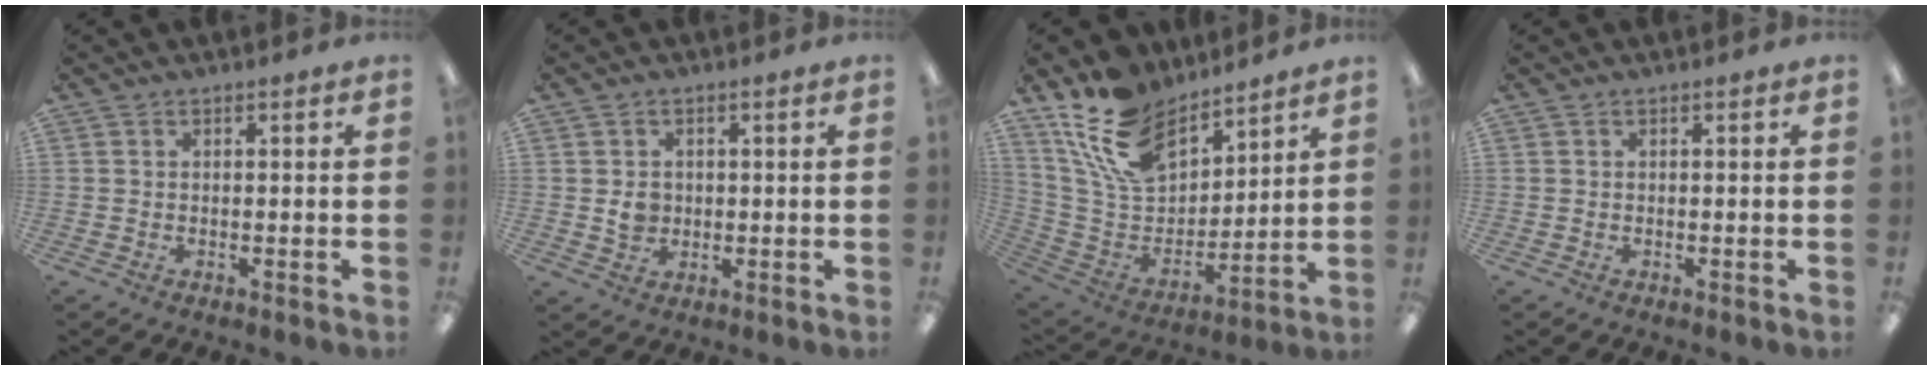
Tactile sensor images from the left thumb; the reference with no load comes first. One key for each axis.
{"total": 3.5, "fx": 0.5, "fy": 3.0, "fz": 1.7, "tx": -0.018, "ty": 0.000, "tz": 0.006}
{"total": 18.3, "fx": 12.5, "fy": 10.2, "fz": 8.6, "tx": -0.188, "ty": -0.055, "tz": 0.239}
{"total": 0.0}